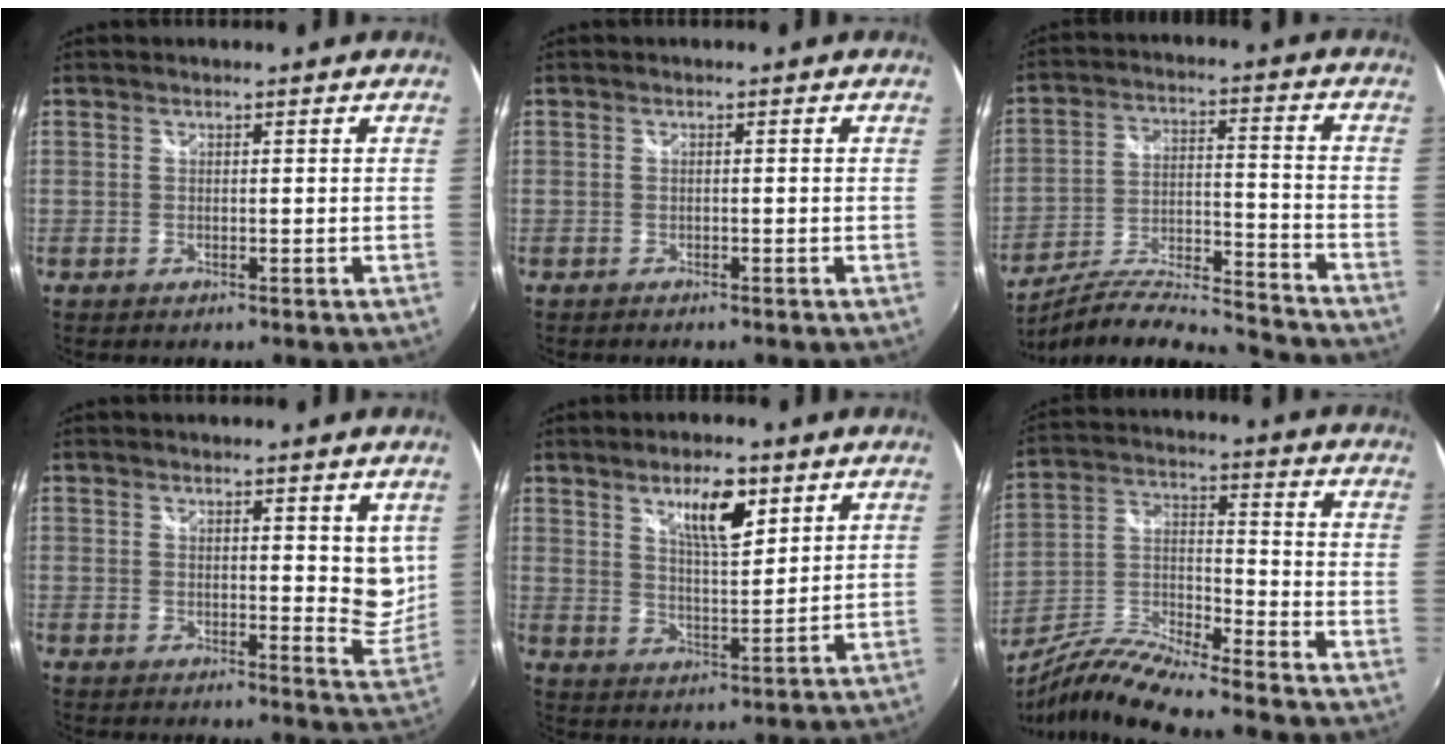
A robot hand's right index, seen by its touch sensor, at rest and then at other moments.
{"total": 0.9, "force": [-0.8, 0.1, 0.4], "torque": [-0.009, -0.003, -0.012]}
{"total": 20.5, "force": [-18.9, 0.9, 7.8], "torque": [-0.133, -0.025, -0.296]}
{"total": 7.1, "force": [4.2, 2.8, 4.9], "torque": [-0.049, -0.003, 0.068]}
{"total": 8.7, "force": [5.0, 2.8, 6.6], "torque": [-0.105, -0.001, 0.088]}
{"total": 12.6, "force": [-10.6, 0.0, 6.9], "torque": [-0.144, -0.014, -0.209]}